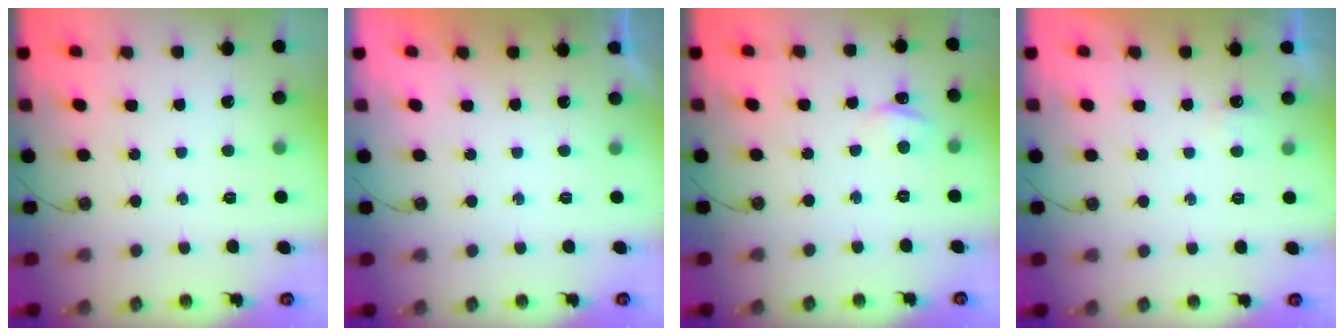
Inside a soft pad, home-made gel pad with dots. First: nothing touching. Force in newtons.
{"total": 0.0}
{"total": 2.8, "press": 2.7, "slide": 0.4}
{"total": 2.9, "press": 2.8, "slide": 0.5}